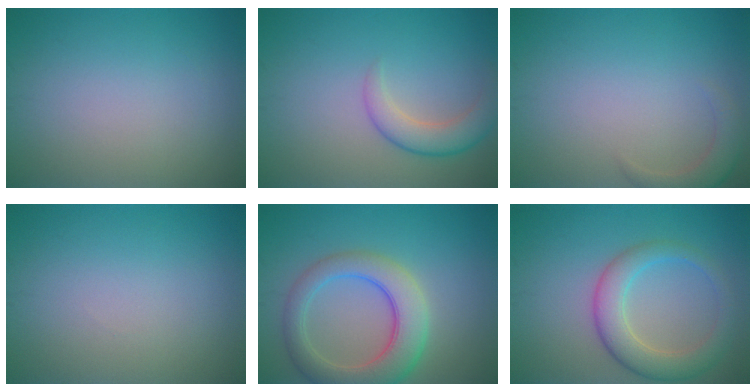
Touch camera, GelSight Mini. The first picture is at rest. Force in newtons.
{"total": 3.4, "press": 3.4, "slide": 0.2}
{"total": 2.3, "press": 2.3, "slide": 0.4}
{"total": 0.0}
{"total": 6.5, "press": 6.5, "slide": 0.5}
{"total": 4.8, "press": 4.8, "slide": 0.3}